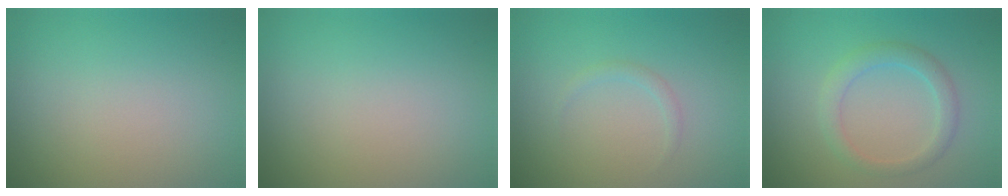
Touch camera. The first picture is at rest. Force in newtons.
{"total": 0.0}
{"total": 0.8, "press": 0.8, "slide": 0.1}
{"total": 2.4, "press": 2.4, "slide": 0.1}